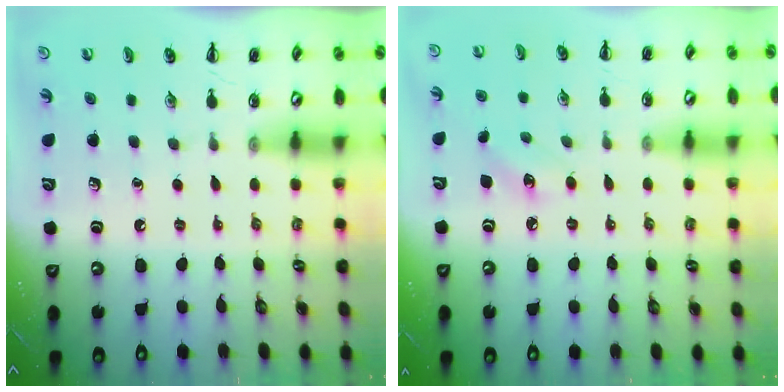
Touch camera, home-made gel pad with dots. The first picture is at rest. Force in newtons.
{"total": 5.8, "press": 5.6, "slide": 1.6}